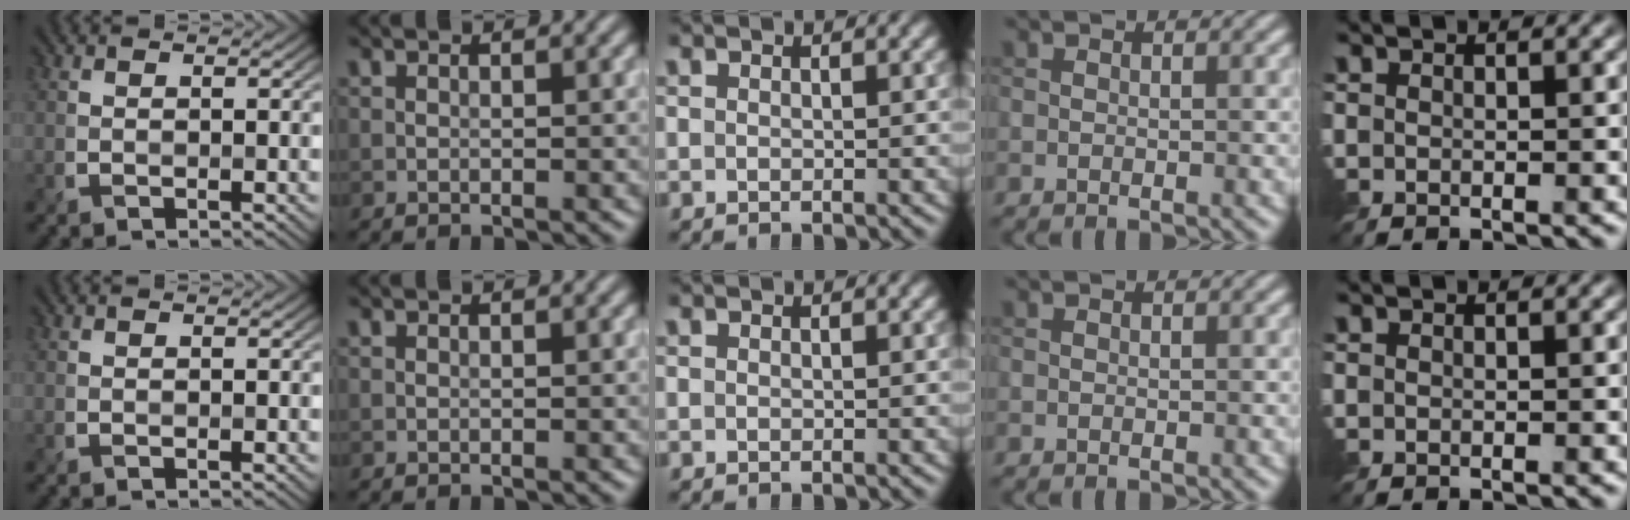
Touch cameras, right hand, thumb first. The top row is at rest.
{}